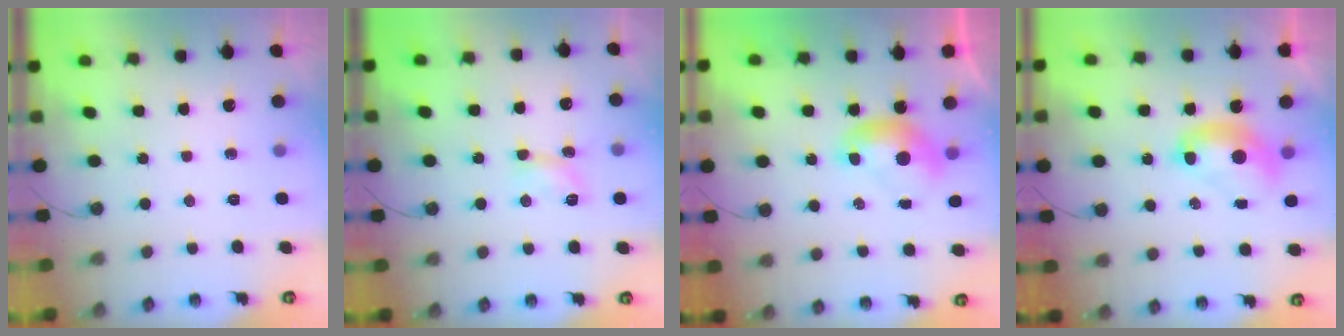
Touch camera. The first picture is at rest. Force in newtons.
{"total": 2.9, "press": 2.9, "slide": 0.5}
{"total": 0.0}
{"total": 2.5, "press": 2.5, "slide": 0.1}